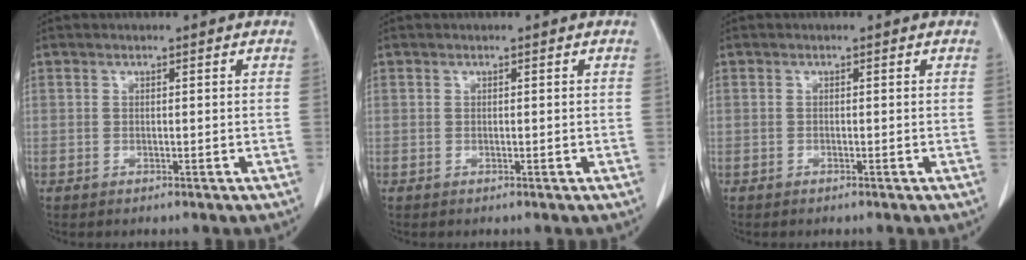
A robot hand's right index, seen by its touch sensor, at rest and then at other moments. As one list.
[{"total": 0.0}, {"total": 0.0}]